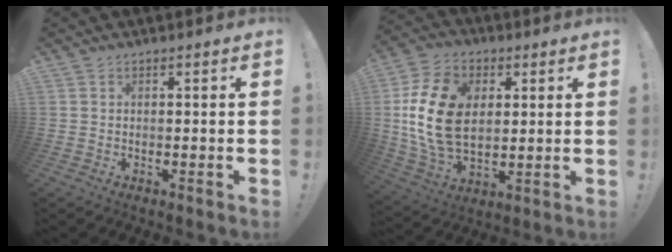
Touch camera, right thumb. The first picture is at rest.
{"total": 20.1, "force": [2.6, 14.2, 14.0], "torque": [-0.264, 0.001, 0.050]}